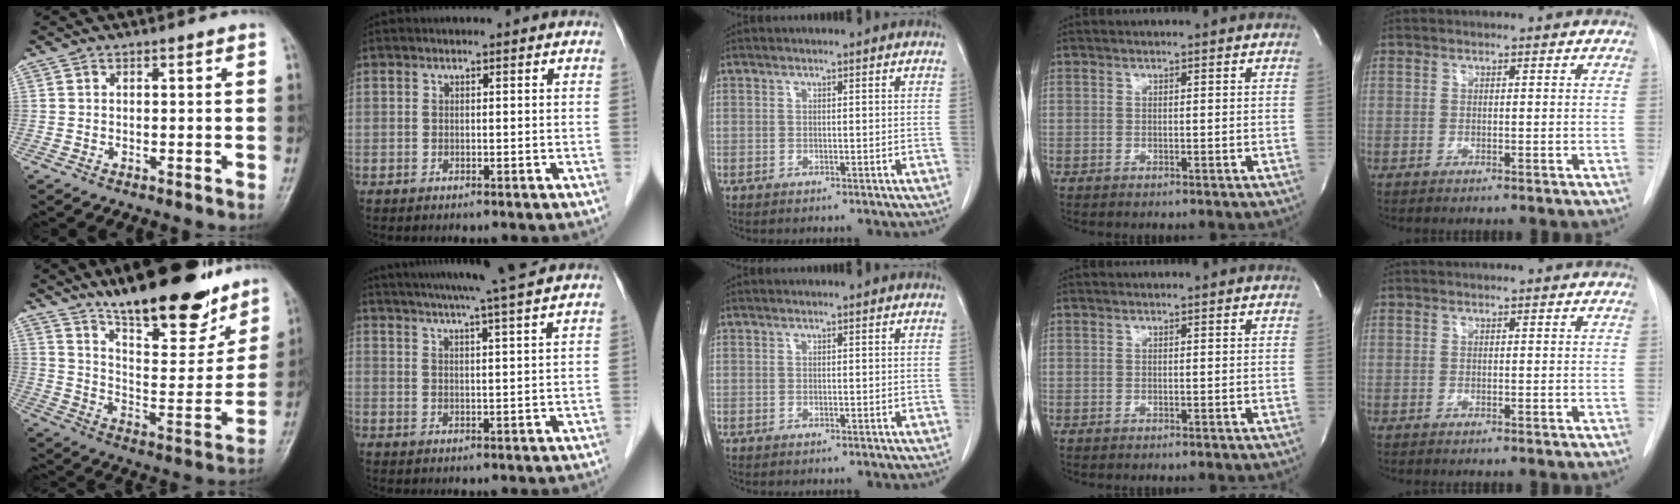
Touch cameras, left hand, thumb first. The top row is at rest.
{"thumb": {"total": 22.3, "force": [16.5, 6.8, 13.3], "torque": [-0.153, -0.089, 0.260]}, "index": {"total": 13.4, "force": [11.4, -1.4, 6.9], "torque": [-0.115, 0.005, 0.150]}}